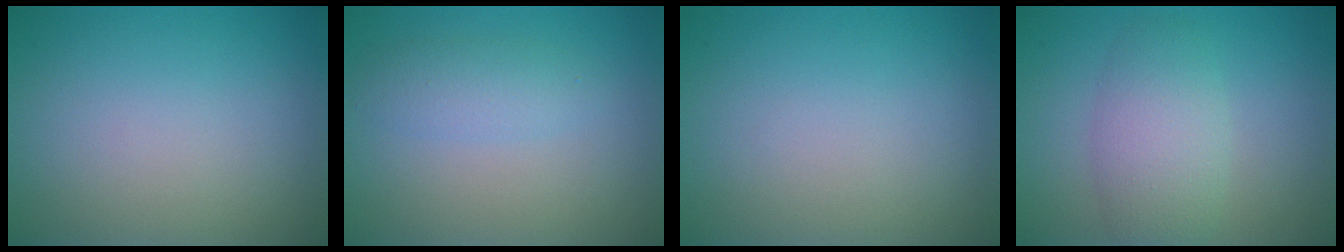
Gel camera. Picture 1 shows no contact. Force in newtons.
{"total": 2.1, "press": 2.0, "slide": 0.2}
{"total": 0.0}
{"total": 4.2, "press": 4.2, "slide": 0.1}